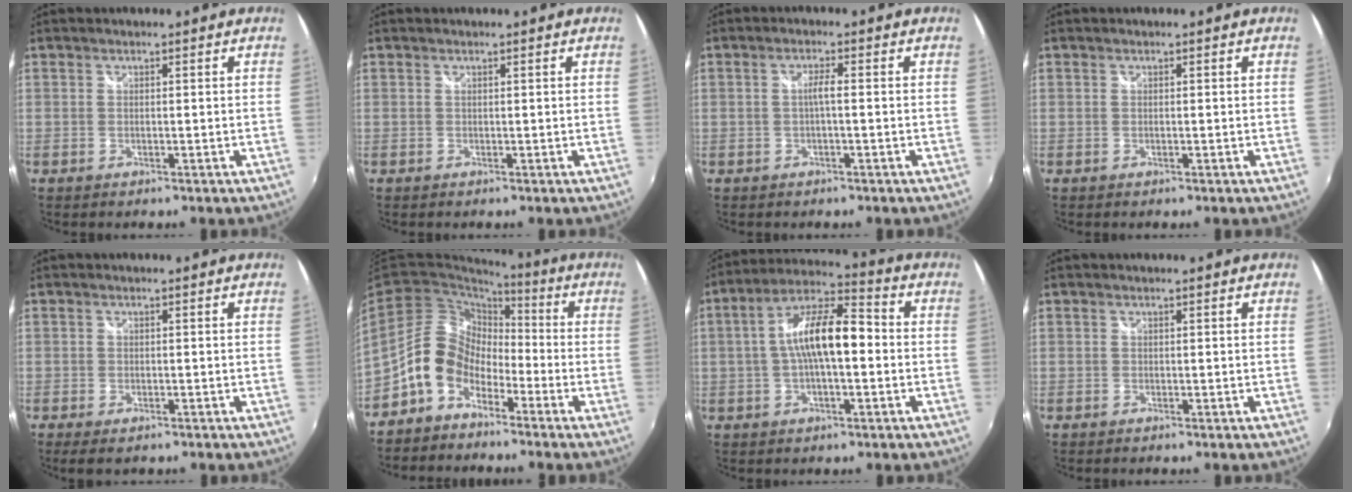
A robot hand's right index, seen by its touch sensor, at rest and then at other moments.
{"total": 0.0}
{"total": 1.9, "force": [-0.4, 0.0, 1.9], "torque": [-0.035, 0.004, -0.008]}
{"total": 0.0}
{"total": 3.1, "force": [-2.2, 1.3, 1.8], "torque": [-0.036, -0.014, -0.036]}
{"total": 11.0, "force": [-5.8, 7.9, 5.0], "torque": [-0.101, 0.029, -0.114]}
{"total": 12.0, "force": [-0.5, 4.1, 11.3], "torque": [-0.210, 0.022, -0.014]}
{"total": 0.0}